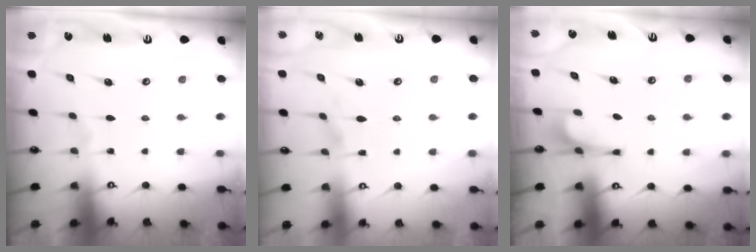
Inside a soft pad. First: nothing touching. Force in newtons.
{"total": 2.9, "press": 2.7, "slide": 1.0}
{"total": 4.1, "press": 4.1, "slide": 0.3}